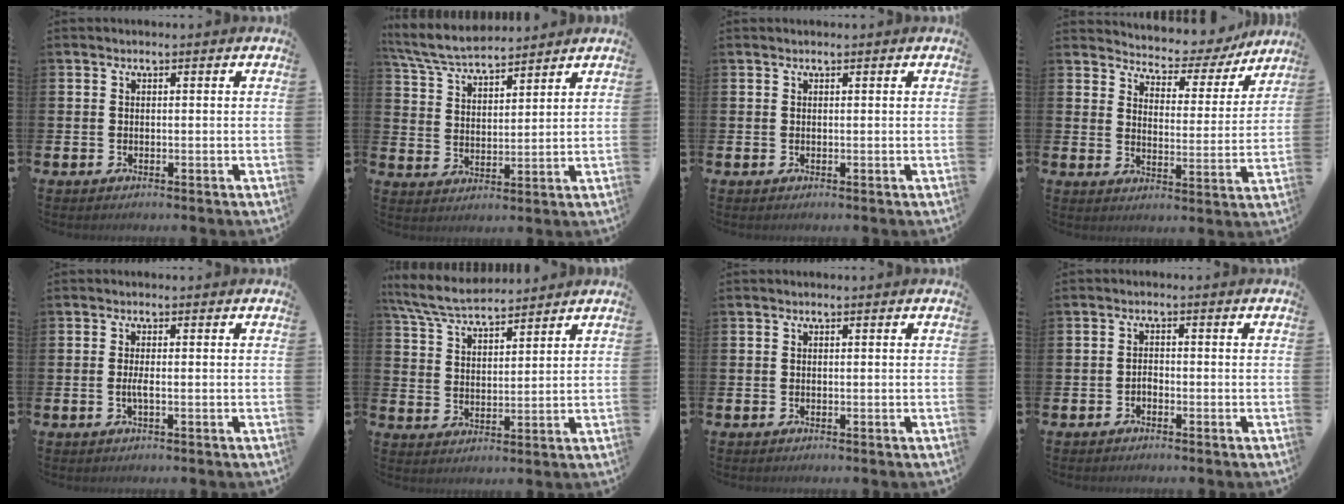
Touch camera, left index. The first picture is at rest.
{"total": 6.4, "force": [6.1, 1.1, 1.6], "torque": [-0.059, -0.025, 0.112]}
{"total": 0.0}
{"total": 5.1, "force": [4.8, 1.6, 0.4], "torque": [-0.033, -0.047, 0.078]}
{"total": 1.3, "force": [-0.3, 0.1, 1.3], "torque": [-0.031, 0.002, -0.005]}
{"total": 6.6, "force": [6.3, 1.1, 1.7], "torque": [-0.061, -0.023, 0.116]}
{"total": 0.0}
{"total": 1.1, "force": [-0.9, 0.5, 0.4], "torque": [-0.008, -0.001, -0.018]}